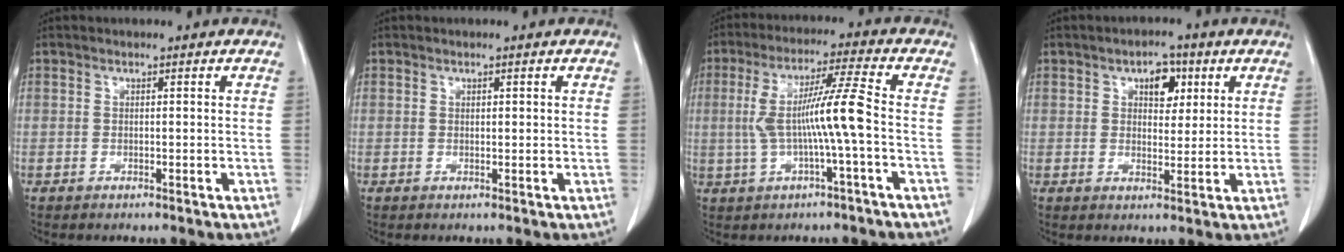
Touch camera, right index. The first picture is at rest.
{"total": 0.7, "force": [0.3, 0.2, 0.5], "torque": [-0.008, -0.001, 0.005]}
{"total": 9.4, "force": [-1.0, -0.6, 9.3], "torque": [-0.181, 0.017, -0.017]}
{"total": 4.8, "force": [2.1, 2.7, 3.3], "torque": [-0.047, 0.011, 0.032]}